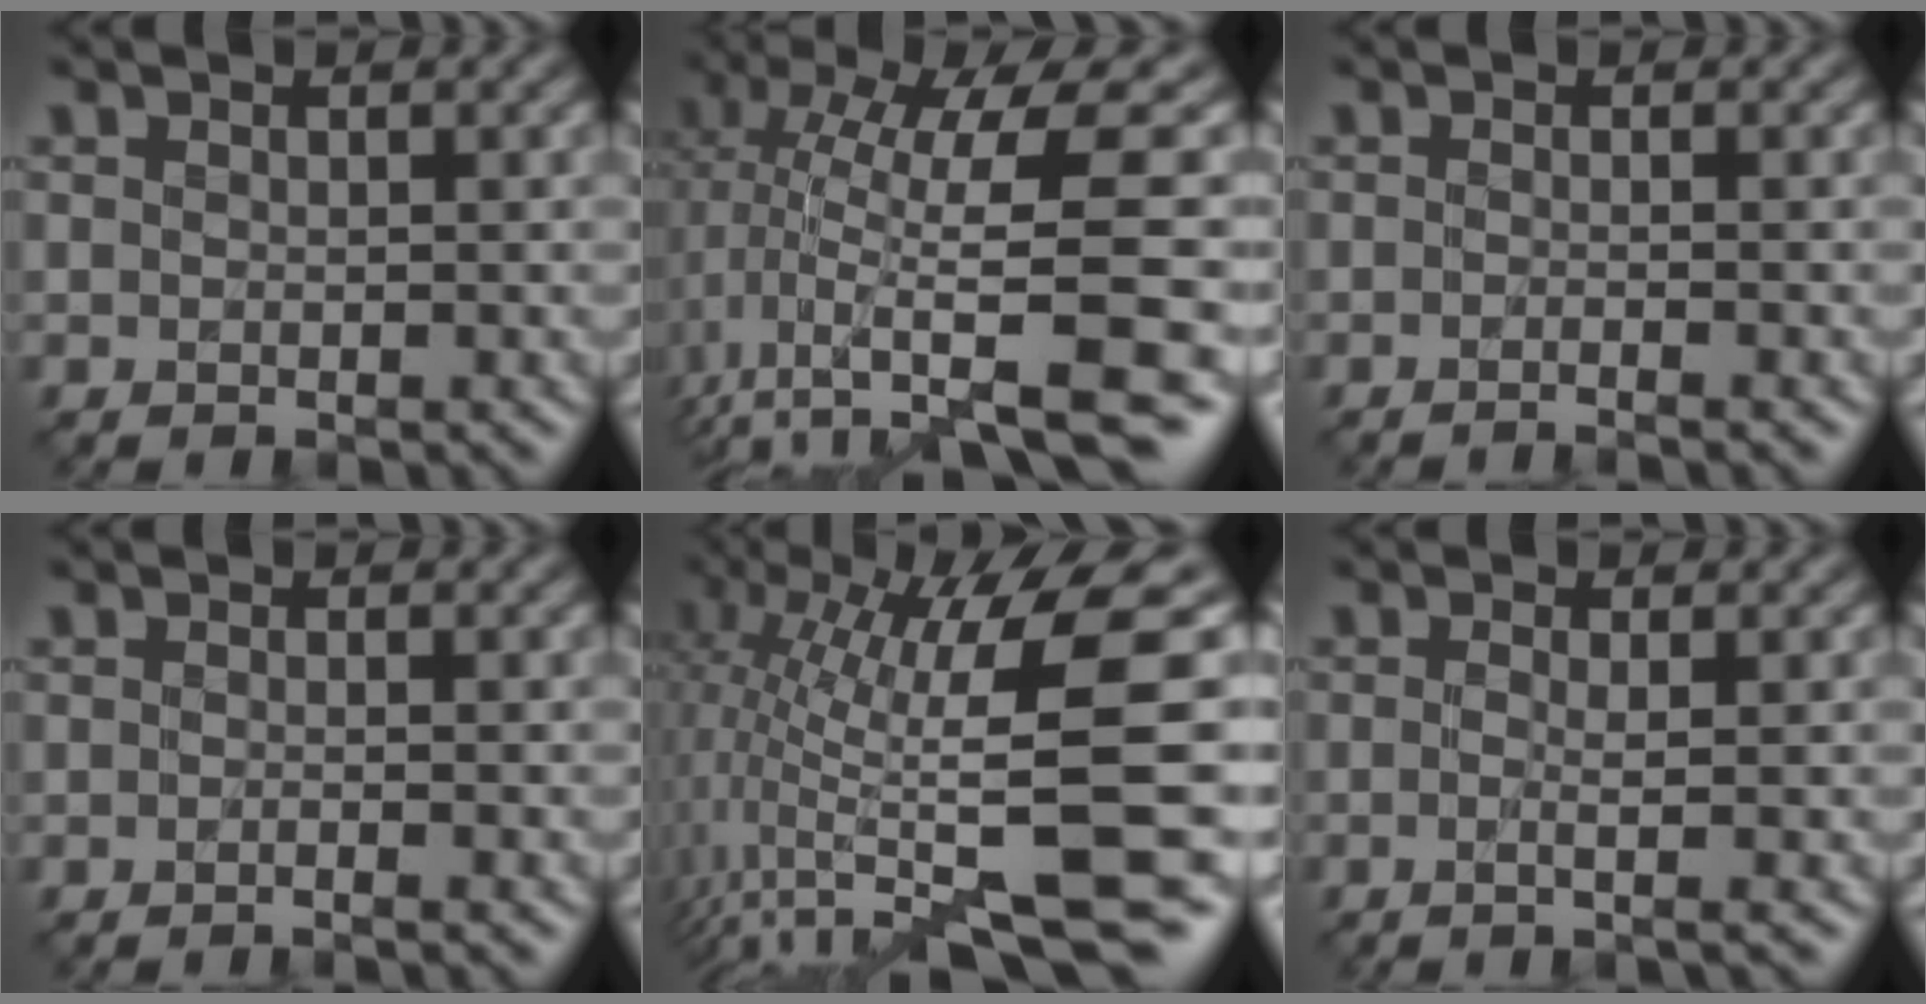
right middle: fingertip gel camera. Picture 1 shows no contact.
{"total": 11.9, "force": [0.5, 3.9, 11.3], "torque": [-0.200, -0.005, 0.017]}
{"total": 1.8, "force": [-0.8, 0.5, 1.5], "torque": [-0.005, -0.009, -0.026]}
{"total": 1.4, "force": [-0.6, 0.5, 1.2], "torque": [-0.006, -0.009, -0.023]}
{"total": 13.5, "force": [0.0, 3.1, 13.1], "torque": [-0.224, 0.002, 0.016]}
{"total": 2.3, "force": [-0.3, 0.8, 2.2], "torque": [-0.026, -0.012, -0.019]}